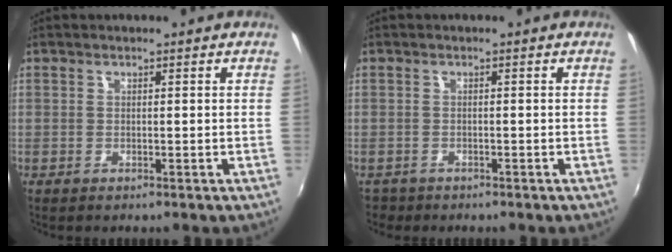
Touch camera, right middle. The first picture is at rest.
{"total": 2.2, "force": [-1.6, 1.5, 0.3], "torque": [-0.012, -0.005, -0.027]}